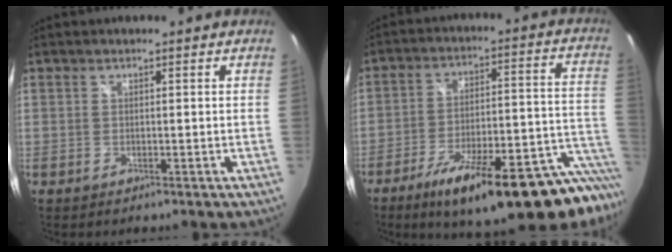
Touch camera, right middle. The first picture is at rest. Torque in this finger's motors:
{"motor_torque": [1.10, -1.04, 0.39, 0.16]}